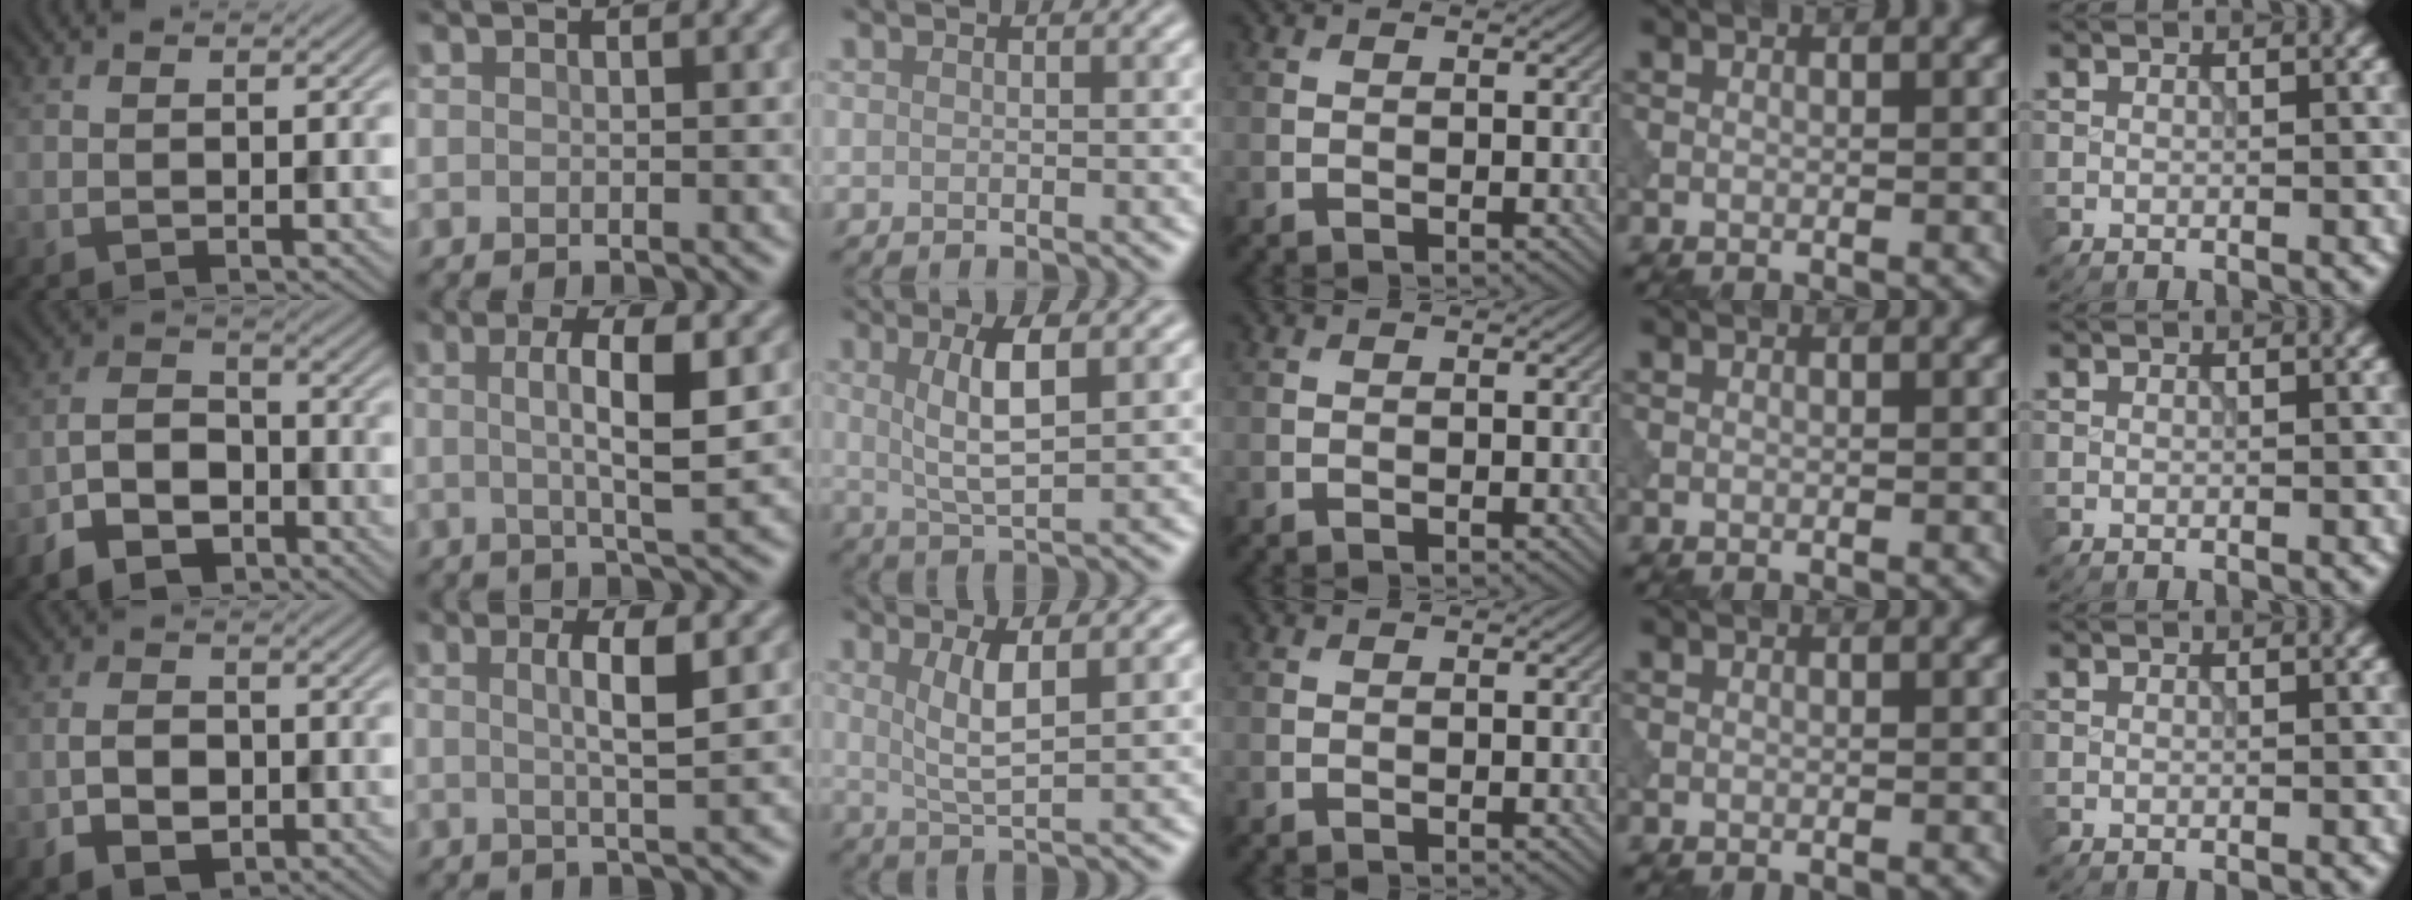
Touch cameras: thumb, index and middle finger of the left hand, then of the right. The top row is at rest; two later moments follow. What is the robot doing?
{"motion": "dispense", "object": "pipette"}